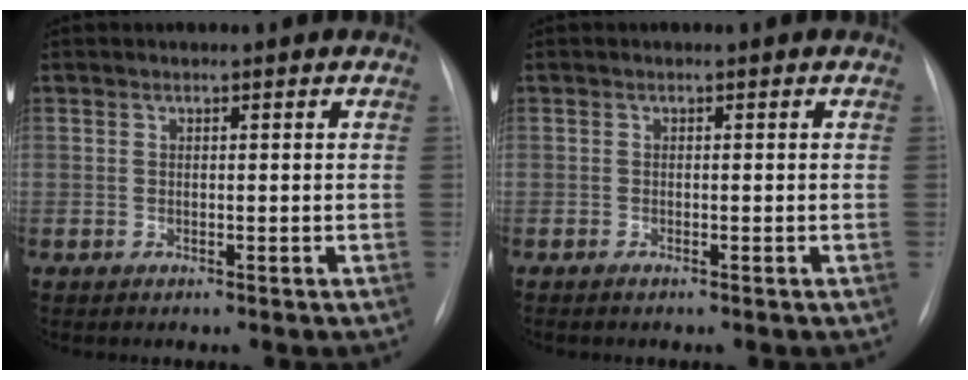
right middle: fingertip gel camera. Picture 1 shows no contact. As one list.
[{"total": 0.7, "force": [-0.5, 0.1, 0.4], "torque": [-0.010, -0.001, -0.009]}]